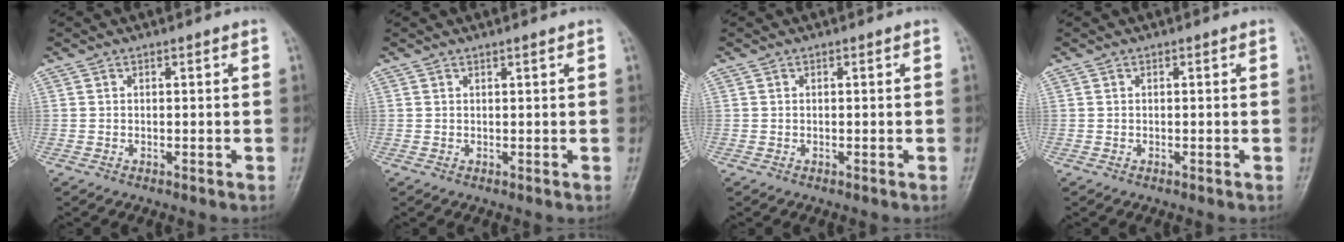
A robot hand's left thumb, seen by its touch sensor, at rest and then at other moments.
{"total": 0.7, "force": [0.6, 0.0, 0.4], "torque": [-0.010, -0.004, 0.011]}
{"total": 0.0}
{"total": 0.0}